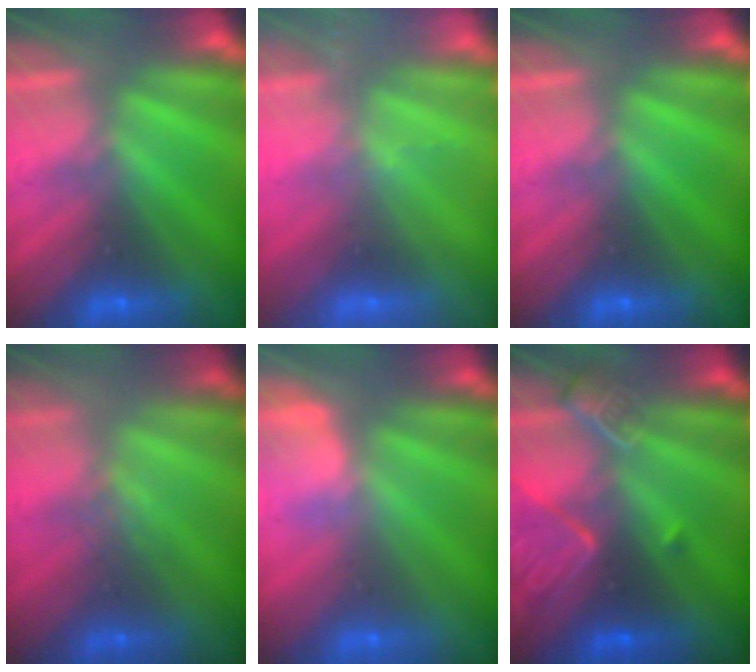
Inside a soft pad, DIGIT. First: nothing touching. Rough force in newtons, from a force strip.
{"total": 2.4}
{"total": 0.0}
{"total": 2.5}
{"total": 2.8}
{"total": 3.3}